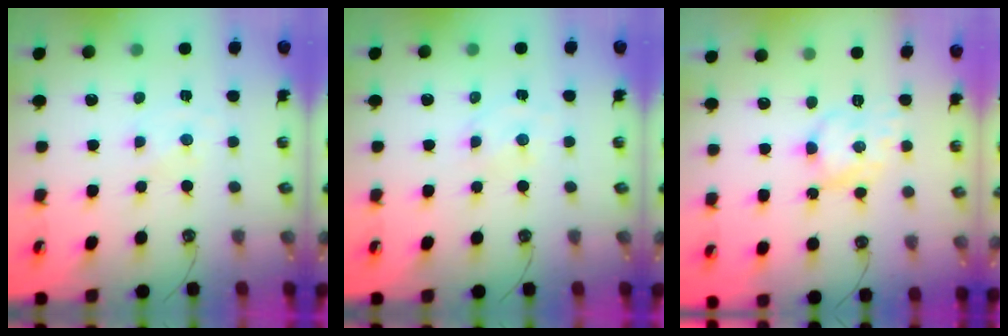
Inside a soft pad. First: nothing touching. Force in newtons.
{"total": 2.3, "press": 2.3, "slide": 0.3}
{"total": 9.2, "press": 9.2, "slide": 0.2}